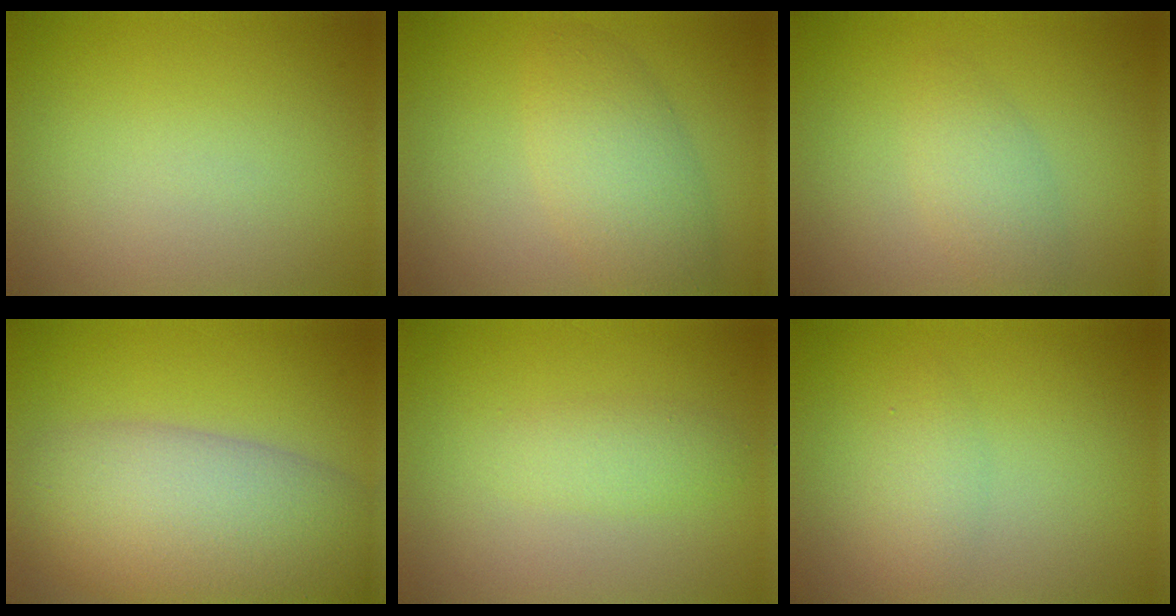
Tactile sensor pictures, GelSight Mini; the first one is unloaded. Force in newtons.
{"total": 4.5, "press": 4.5, "slide": 0.2}
{"total": 2.4, "press": 2.4, "slide": 0.0}
{"total": 11.3, "press": 11.3, "slide": 0.7}
{"total": 1.8, "press": 1.8, "slide": 0.1}
{"total": 1.8, "press": 1.8, "slide": 0.0}